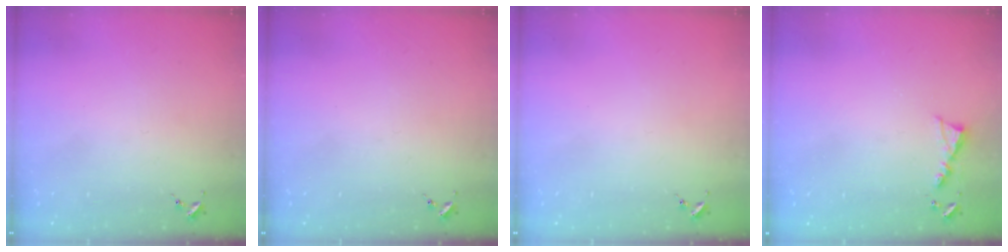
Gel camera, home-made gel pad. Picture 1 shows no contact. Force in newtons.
{"total": 0.0}
{"total": 0.0}
{"total": 4.9, "press": 4.9, "slide": 0.5}